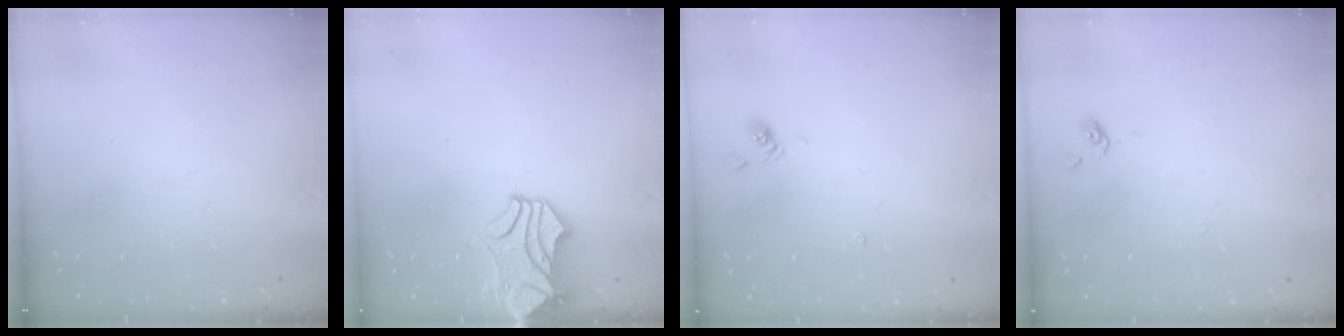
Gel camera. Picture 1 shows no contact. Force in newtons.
{"total": 1.6, "press": 1.1, "slide": 1.2}
{"total": 2.9, "press": 2.8, "slide": 0.5}
{"total": 0.0}